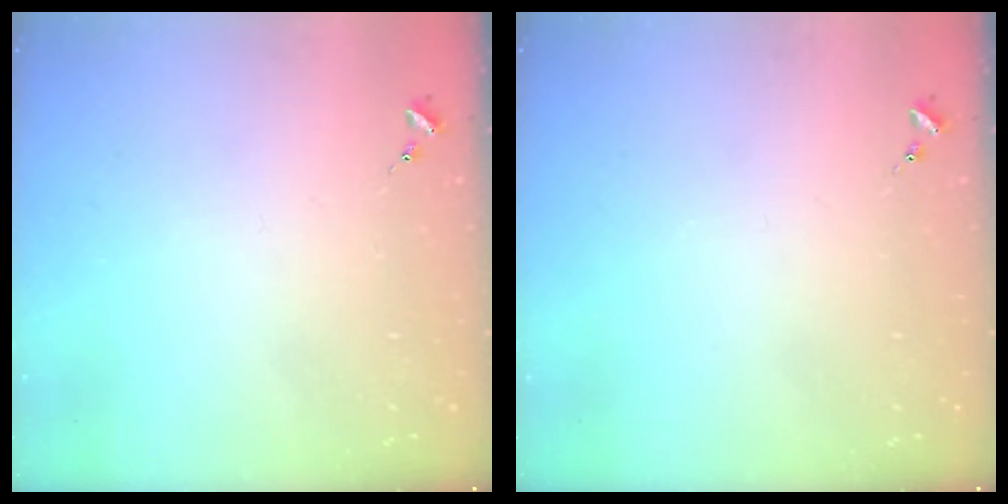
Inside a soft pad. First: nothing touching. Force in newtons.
{"total": 0.0}